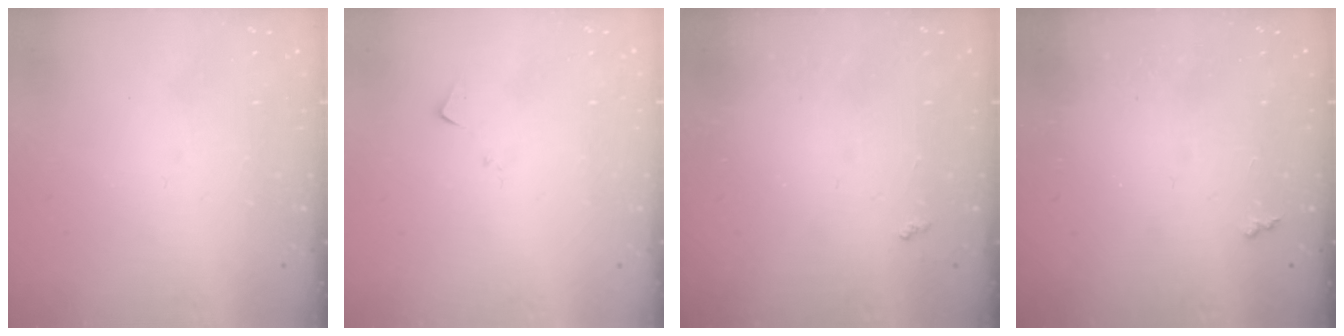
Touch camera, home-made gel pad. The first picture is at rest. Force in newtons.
{"total": 7.3, "press": 7.3, "slide": 0.2}
{"total": 3.4, "press": 3.3, "slide": 0.5}
{"total": 1.9, "press": 1.8, "slide": 0.5}